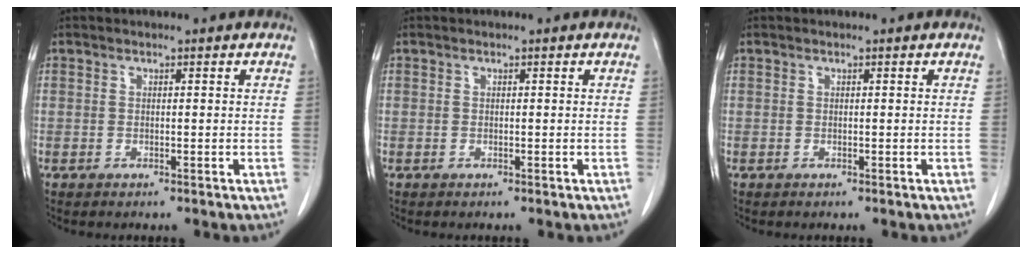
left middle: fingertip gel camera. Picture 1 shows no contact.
{"total": 0.0}
{"total": 0.0}